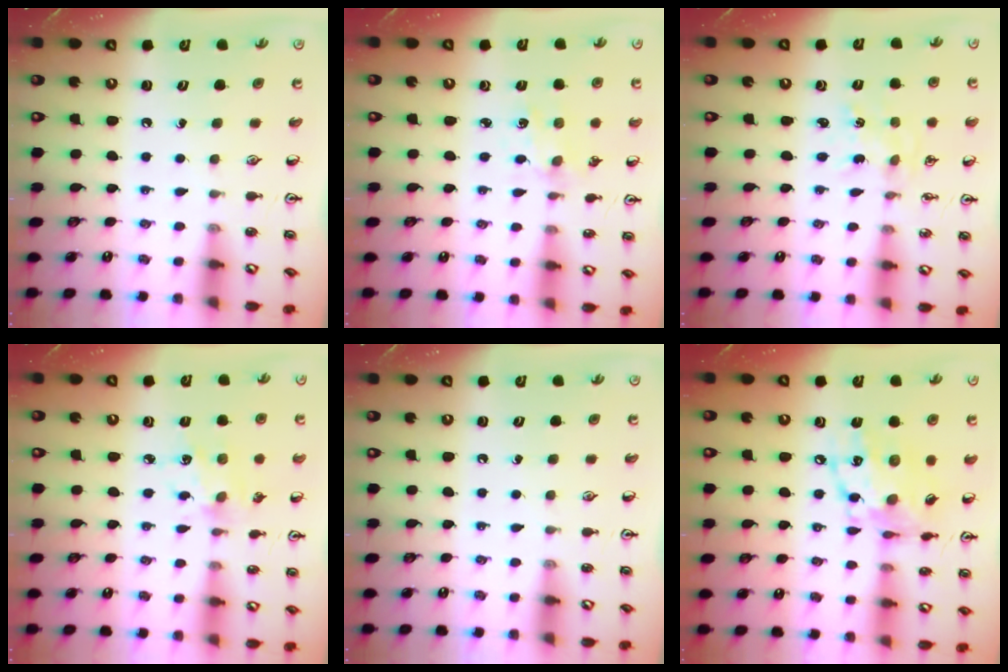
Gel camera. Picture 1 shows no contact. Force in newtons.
{"total": 1.4, "press": 1.4, "slide": 0.2}
{"total": 0.7, "press": 0.7, "slide": 0.1}
{"total": 5.3, "press": 5.3, "slide": 0.3}
{"total": 0.0}
{"total": 14.4, "press": 14.3, "slide": 0.8}